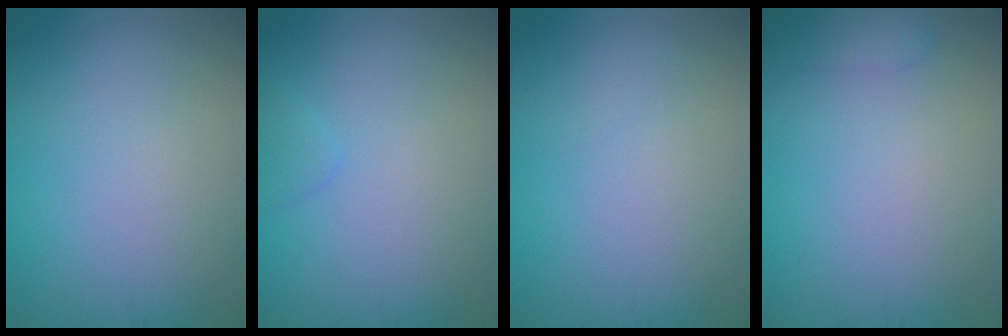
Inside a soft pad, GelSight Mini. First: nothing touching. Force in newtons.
{"total": 0.9, "press": 0.9, "slide": 0.1}
{"total": 0.0}
{"total": 1.5, "press": 1.5, "slide": 0.1}